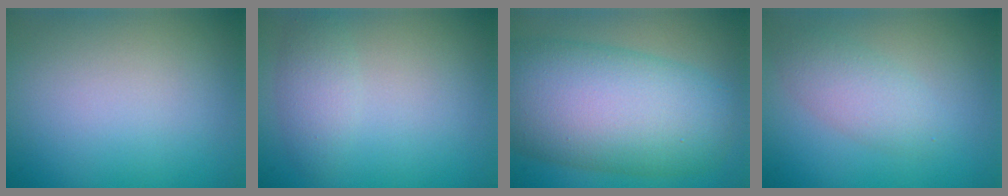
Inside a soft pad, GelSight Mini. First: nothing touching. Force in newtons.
{"total": 2.0, "press": 2.0, "slide": 0.0}
{"total": 12.0, "press": 12.0, "slide": 0.5}
{"total": 2.8, "press": 2.8, "slide": 0.1}